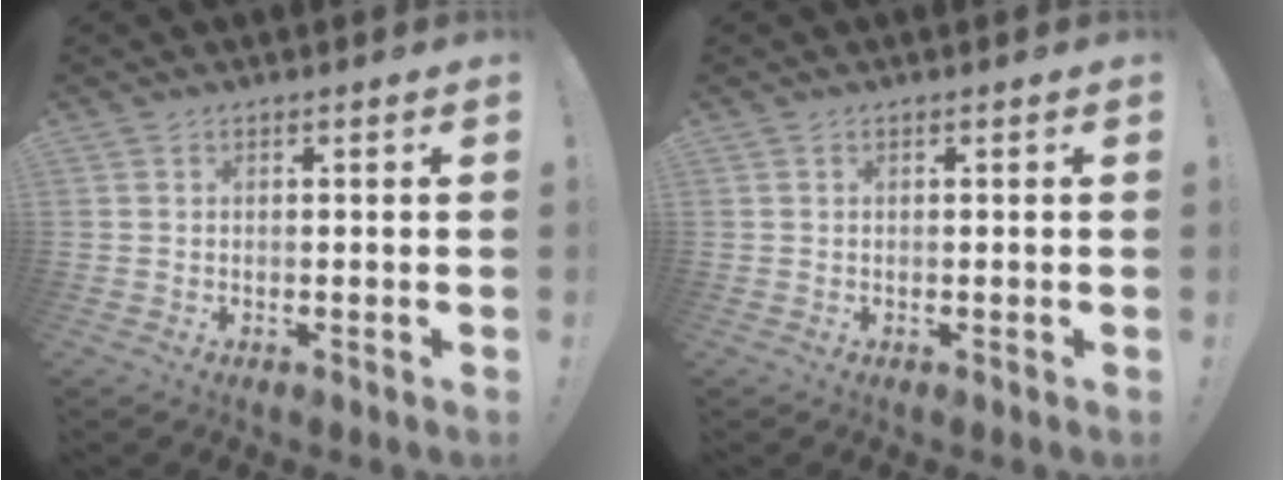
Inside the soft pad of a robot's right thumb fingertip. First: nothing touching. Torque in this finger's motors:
{"motor_torque": [0.05, -0.11, -0.03, 0.00, 0.04]}